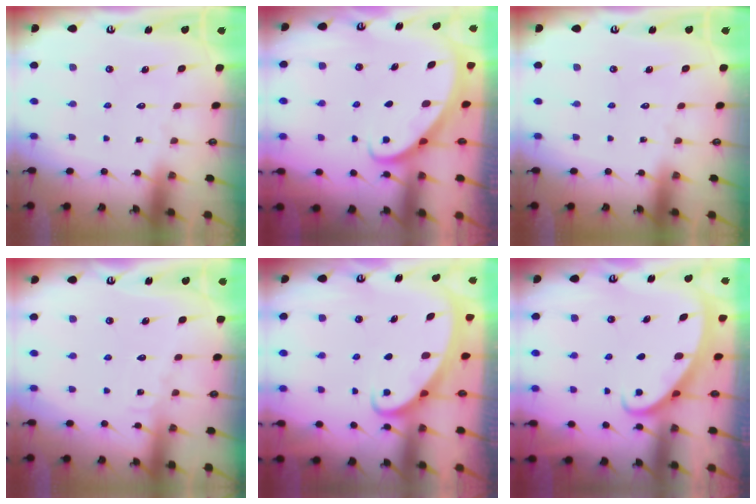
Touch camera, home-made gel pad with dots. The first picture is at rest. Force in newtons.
{"total": 2.7, "press": 2.7, "slide": 0.2}
{"total": 0.0}
{"total": 6.1, "press": 6.1, "slide": 0.5}
{"total": 2.2, "press": 2.2, "slide": 0.3}
{"total": 2.4, "press": 2.4, "slide": 0.2}